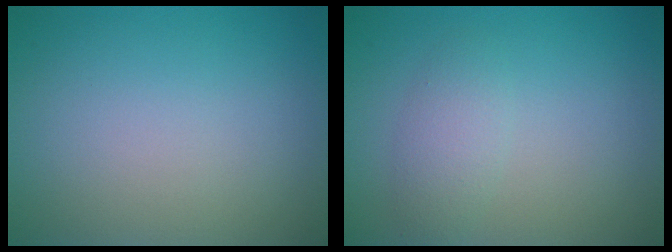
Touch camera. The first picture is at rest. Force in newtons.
{"total": 2.0, "press": 2.0, "slide": 0.1}